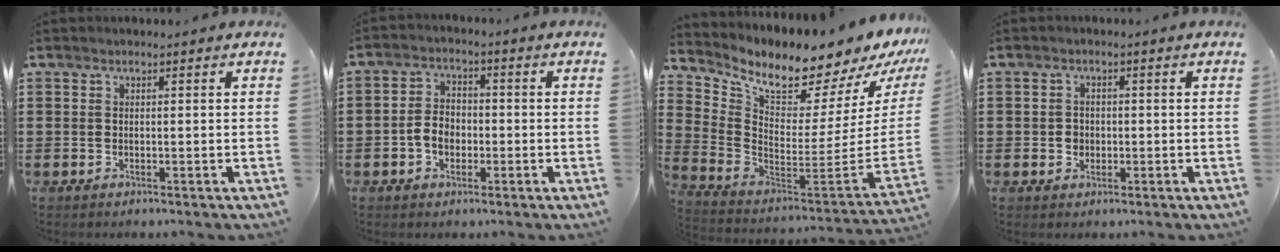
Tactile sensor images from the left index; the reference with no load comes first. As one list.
[{"total": 4.2, "force": [-1.3, 3.0, 2.6], "torque": [-0.066, 0.002, -0.030]}, {"total": 7.6, "force": [6.8, 1.7, 3.1], "torque": [-0.082, -0.081, 0.107]}, {"total": 1.9, "force": [-0.3, 1.8, 0.5], "torque": [-0.016, 0.006, -0.009]}]